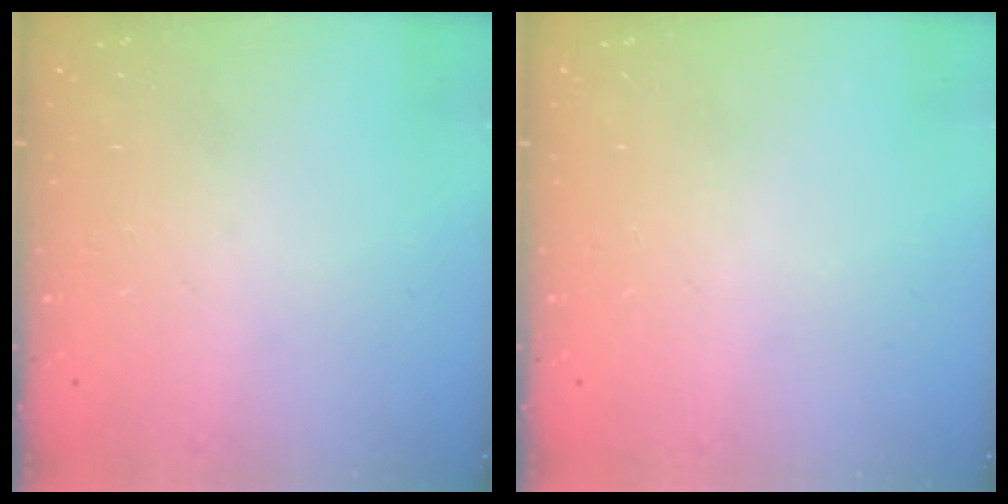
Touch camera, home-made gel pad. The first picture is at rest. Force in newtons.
{"total": 0.0}